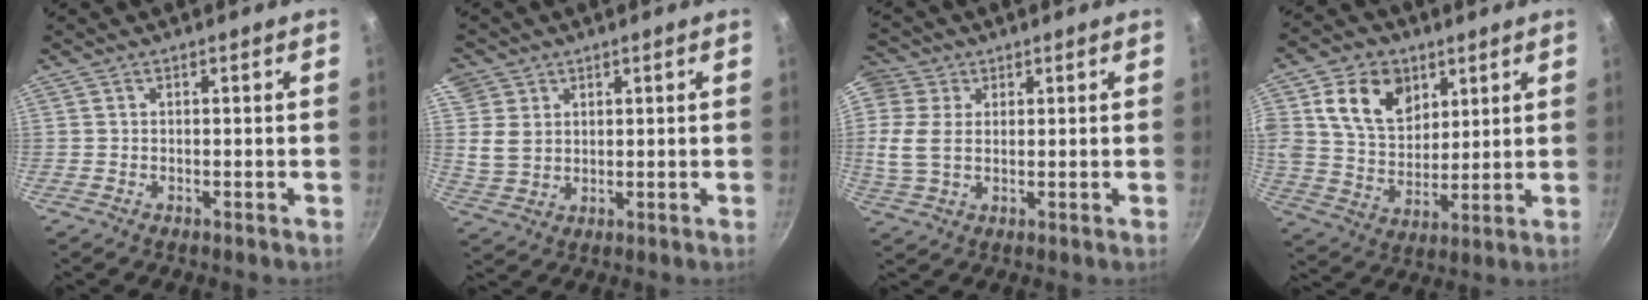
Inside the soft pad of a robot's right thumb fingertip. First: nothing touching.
{"total": 6.1, "force": [2.2, 5.3, 2.2], "torque": [-0.014, -0.006, 0.047]}
{"total": 8.5, "force": [1.6, 6.4, 5.4], "torque": [-0.099, -0.004, 0.021]}
{"total": 14.3, "force": [5.8, 10.5, 7.8], "torque": [-0.112, -0.024, 0.103]}